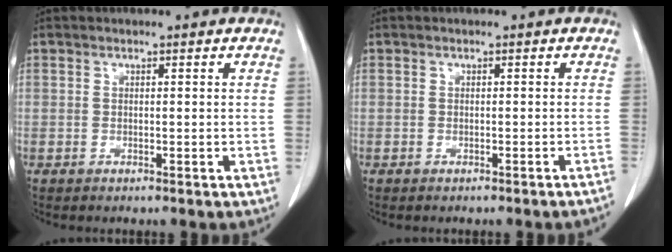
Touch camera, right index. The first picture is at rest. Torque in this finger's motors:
{"motor_torque": [0.05, -0.03, 0.01, 0.01]}